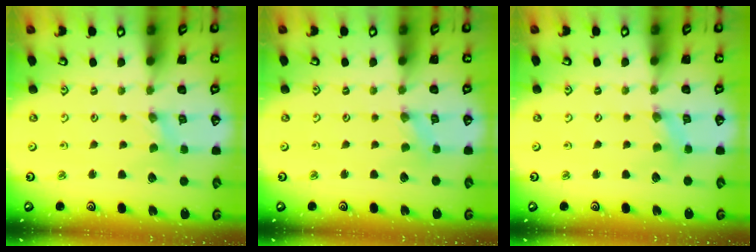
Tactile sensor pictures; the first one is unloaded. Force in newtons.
{"total": 0.0}
{"total": 1.2, "press": 1.1, "slide": 0.3}